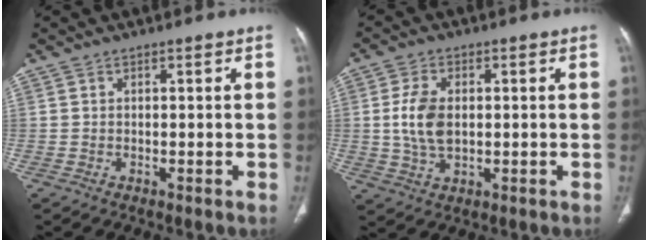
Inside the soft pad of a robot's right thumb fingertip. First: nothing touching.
{"total": 7.7, "force": [0.5, 4.7, 6.1], "torque": [-0.123, -0.001, 0.013]}